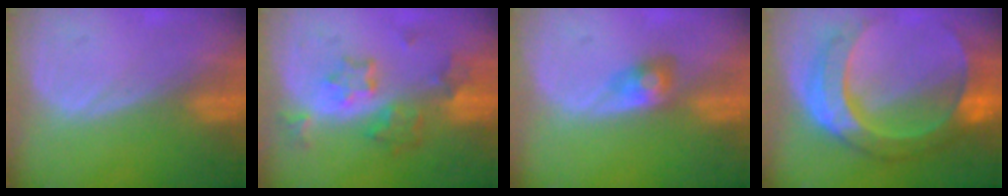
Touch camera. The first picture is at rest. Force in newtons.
{"total": 7.3, "press": 6.5, "slide": 3.3}
{"total": 2.7, "press": 2.7, "slide": 0.0}
{"total": 10.8, "press": 10.7, "slide": 1.1}